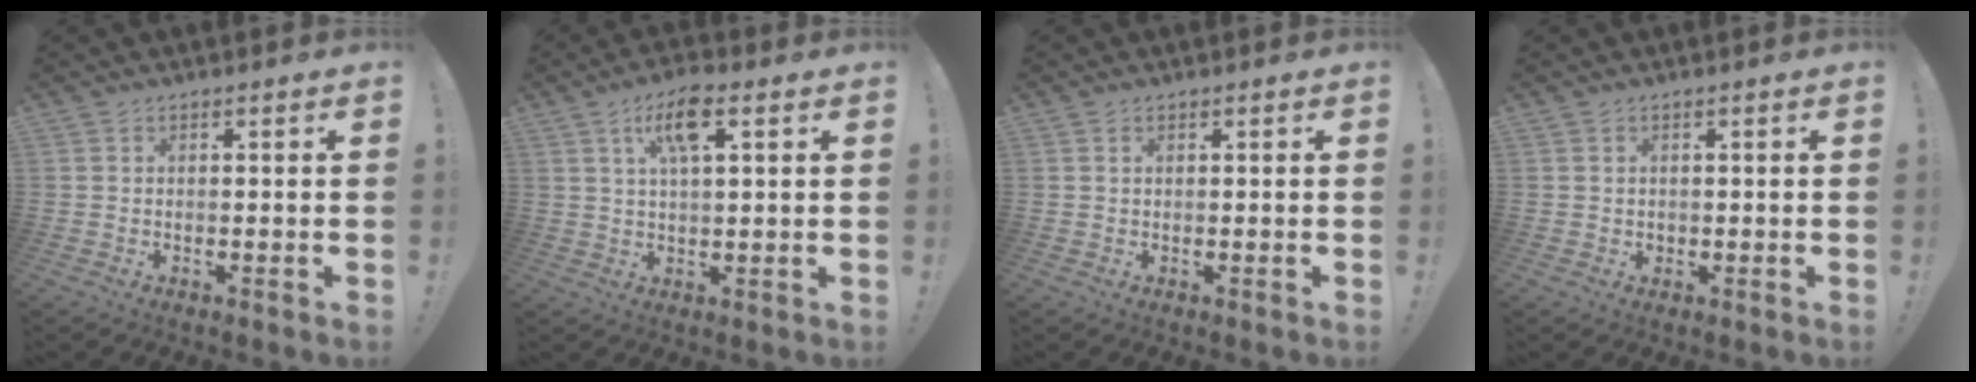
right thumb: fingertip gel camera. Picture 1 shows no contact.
{"total": 9.5, "force": [4.1, 3.4, 7.8], "torque": [-0.139, 0.003, 0.071]}
{"total": 0.6, "force": [0.2, 0.2, 0.5], "torque": [-0.014, 0.003, 0.005]}
{"total": 0.9, "force": [0.2, 0.9, 0.1], "torque": [-0.002, 0.003, 0.002]}